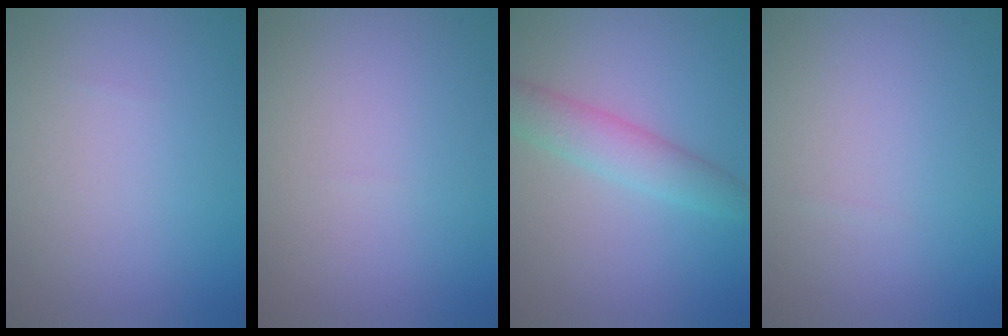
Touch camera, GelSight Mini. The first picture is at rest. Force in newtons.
{"total": 0.0}
{"total": 3.5, "press": 3.5, "slide": 0.0}
{"total": 0.0}